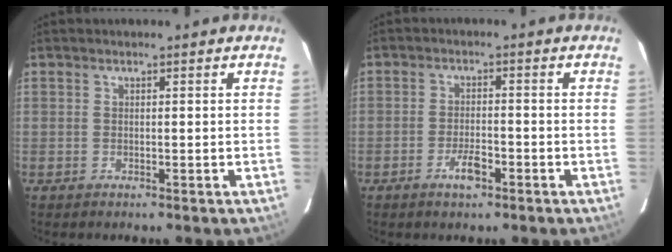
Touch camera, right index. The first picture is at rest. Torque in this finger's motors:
{"motor_torque": [0.49, -0.35, 0.22, 0.03]}